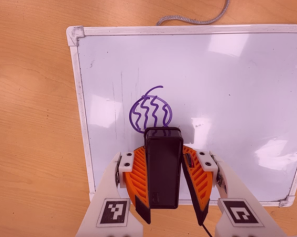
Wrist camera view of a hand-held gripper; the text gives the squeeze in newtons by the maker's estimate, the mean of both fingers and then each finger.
{"total": 6.4, "left": 5.1, "right": 7.7}